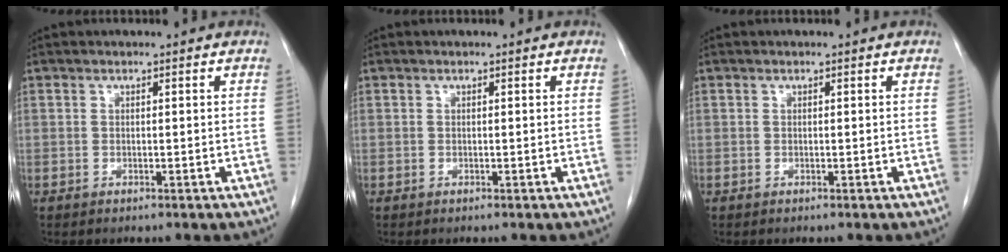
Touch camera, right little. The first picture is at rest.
{"total": 0.0}
{"total": 0.0}